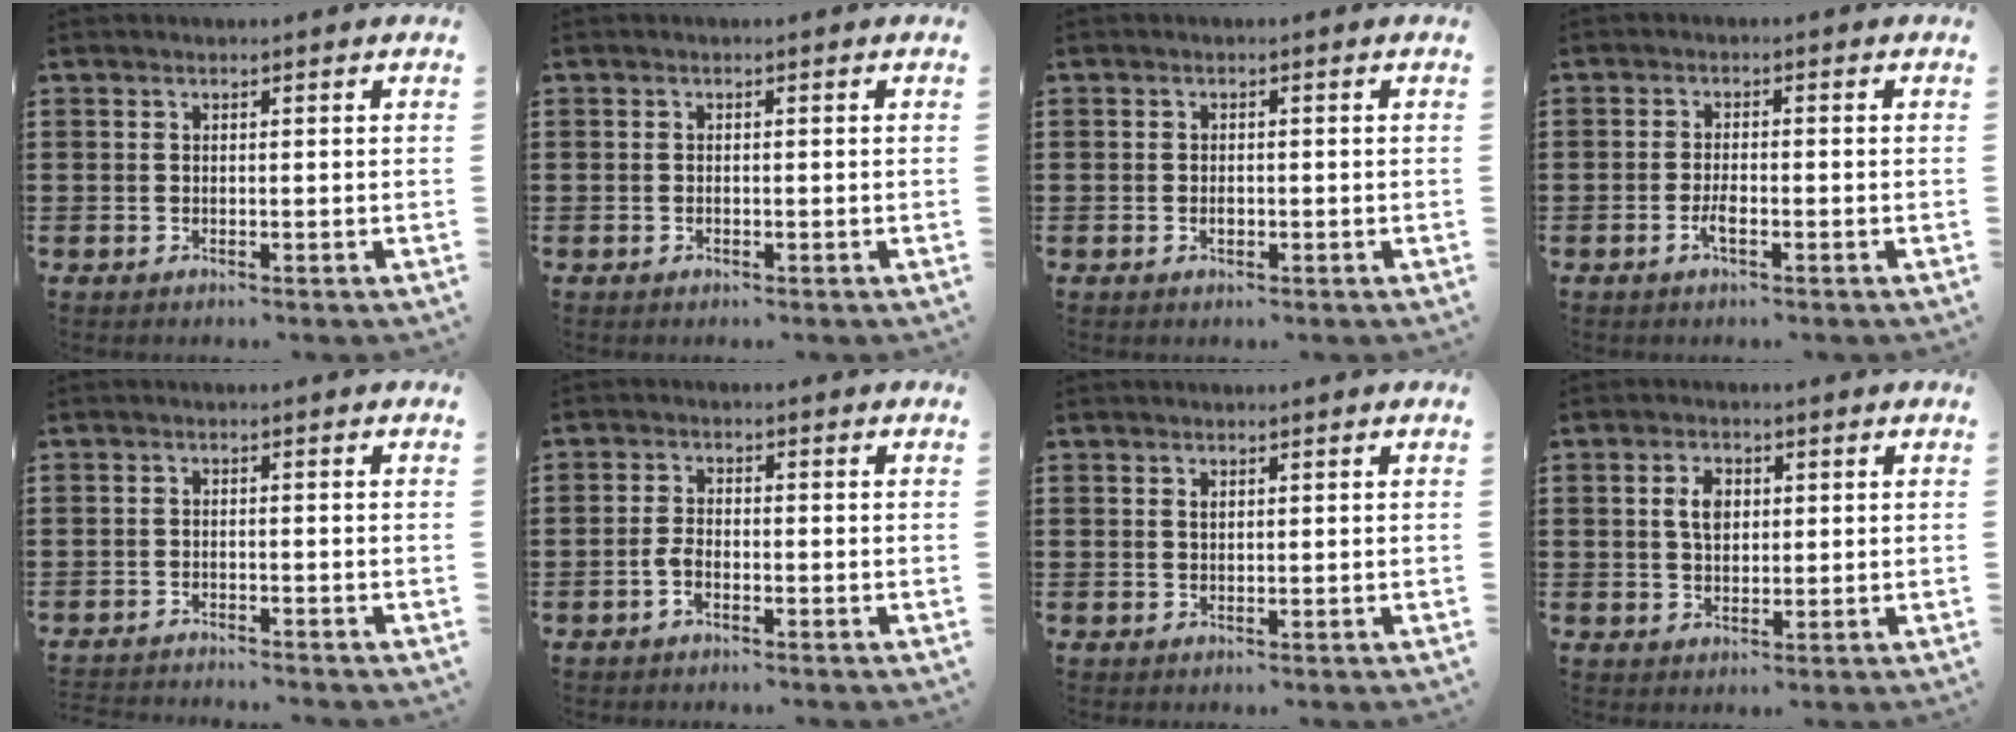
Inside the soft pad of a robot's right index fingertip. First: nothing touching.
{"total": 0.0}
{"total": 1.0, "force": [-0.3, 0.6, 0.8], "torque": [-0.016, -0.002, -0.004]}
{"total": 2.3, "force": [-1.1, 0.5, 1.9], "torque": [-0.041, -0.003, -0.021]}
{"total": 2.3, "force": [-2.3, -0.2, -0.2], "torque": [-0.001, -0.001, -0.049]}
{"total": 2.5, "force": [-1.2, 1.2, 1.8], "torque": [-0.051, -0.003, -0.027]}
{"total": 0.6, "force": [0.3, 0.3, 0.4], "torque": [-0.009, 0.002, 0.006]}
{"total": 3.8, "force": [0.7, 2.4, 2.9], "torque": [-0.063, 0.012, 0.011]}